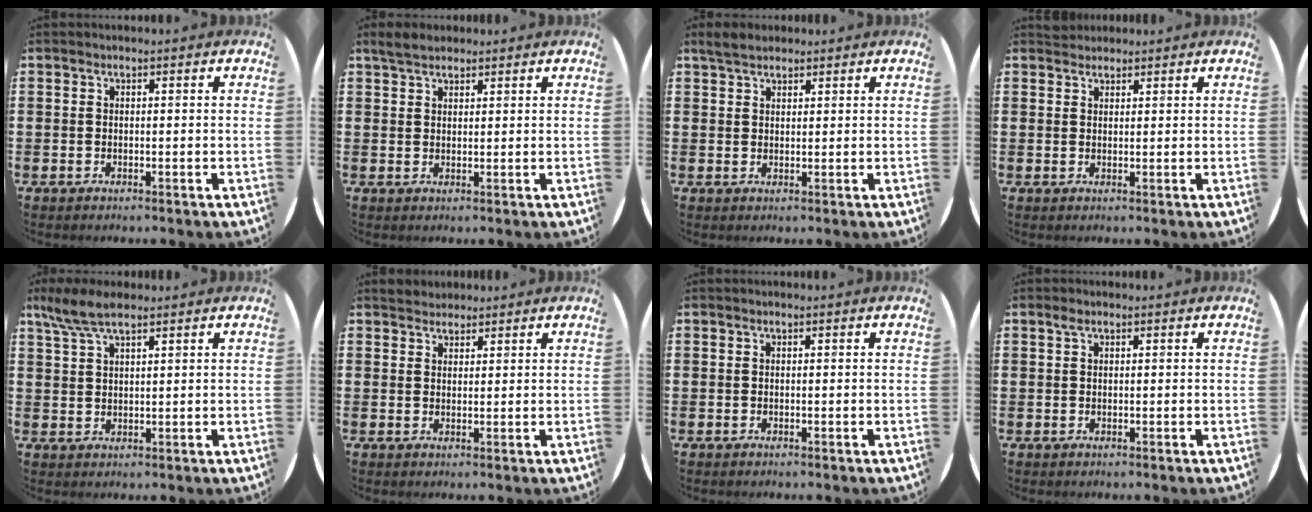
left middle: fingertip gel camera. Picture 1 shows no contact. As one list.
[{"total": 2.8, "force": [2.4, 1.0, 1.0], "torque": [-0.015, 0.004, 0.044]}, {"total": 2.6, "force": [2.2, 1.0, 0.9], "torque": [-0.014, 0.003, 0.041]}, {"total": 1.6, "force": [1.5, 0.5, -0.2], "torque": [0.009, 0.001, 0.028]}, {"total": 5.3, "force": [4.0, 1.4, 3.2], "torque": [-0.070, -0.001, 0.074]}, {"total": 2.0, "force": [1.9, 0.6, -0.2], "torque": [0.008, 0.002, 0.037]}, {"total": 0.0}, {"total": 0.8, "force": [0.5, 0.6, 0.3], "torque": [0.000, 0.001, 0.008]}]